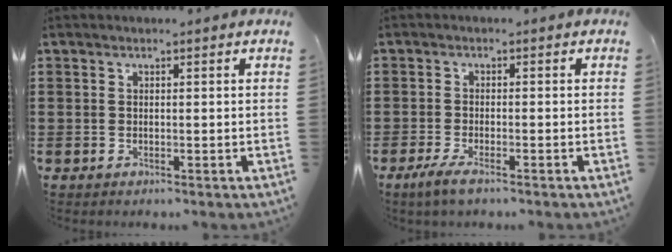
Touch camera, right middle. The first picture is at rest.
{"total": 2.6, "force": [-1.8, 0.5, 1.8], "torque": [-0.044, -0.002, -0.038]}